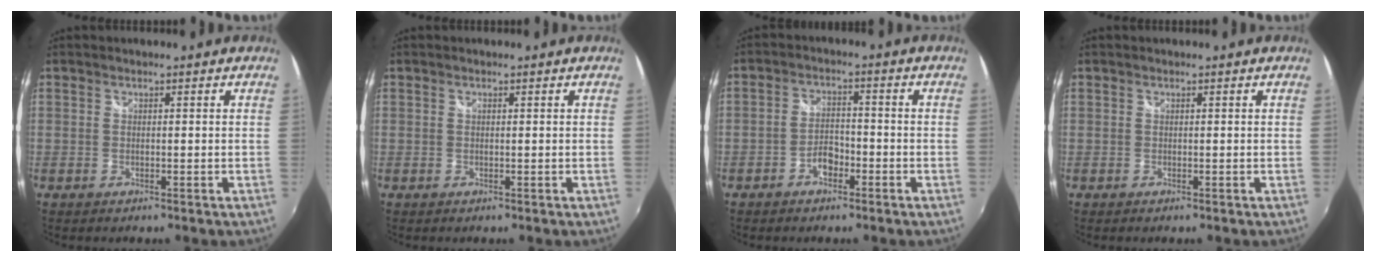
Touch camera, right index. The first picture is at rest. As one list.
[{"total": 0.0}, {"total": 4.0, "force": [-2.4, 2.2, 2.3], "torque": [-0.049, 0.007, -0.040]}, {"total": 0.0}]